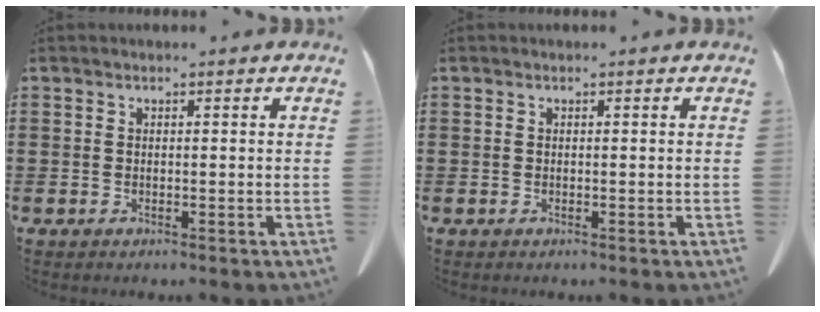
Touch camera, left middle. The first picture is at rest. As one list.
[{"total": 0.0}]